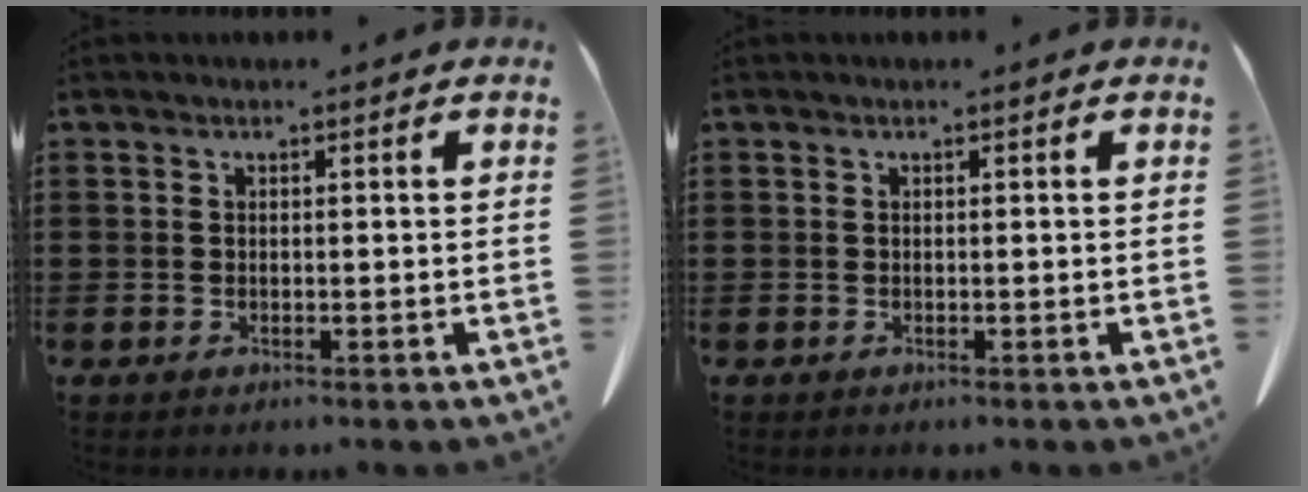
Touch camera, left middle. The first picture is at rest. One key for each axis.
{"total": 0.0}